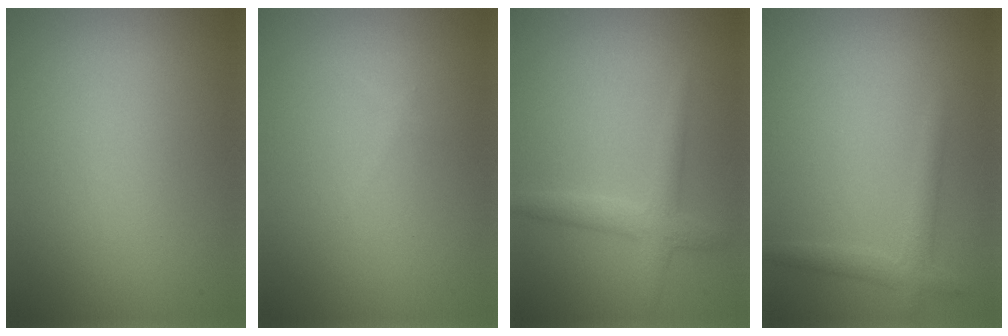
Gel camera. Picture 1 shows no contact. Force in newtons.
{"total": 0.6, "press": 0.6, "slide": 0.1}
{"total": 1.8, "press": 1.8, "slide": 0.1}
{"total": 1.9, "press": 1.9, "slide": 0.1}